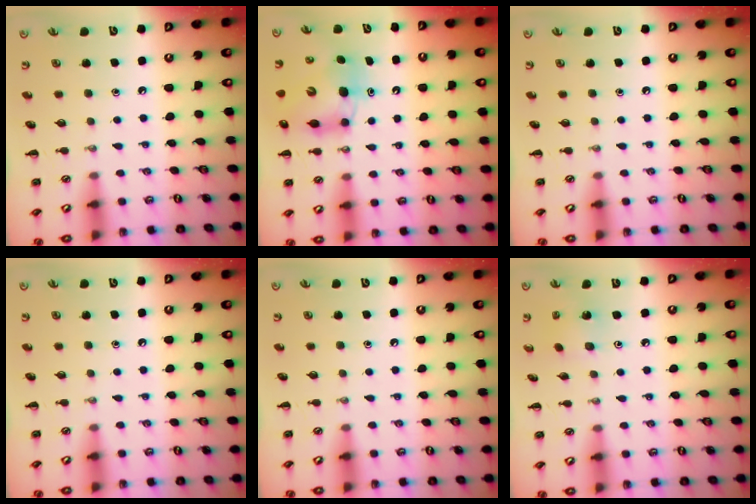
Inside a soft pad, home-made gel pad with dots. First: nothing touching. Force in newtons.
{"total": 7.3, "press": 7.1, "slide": 1.8}
{"total": 0.0}
{"total": 0.0}
{"total": 0.0}
{"total": 1.8, "press": 1.7, "slide": 0.8}